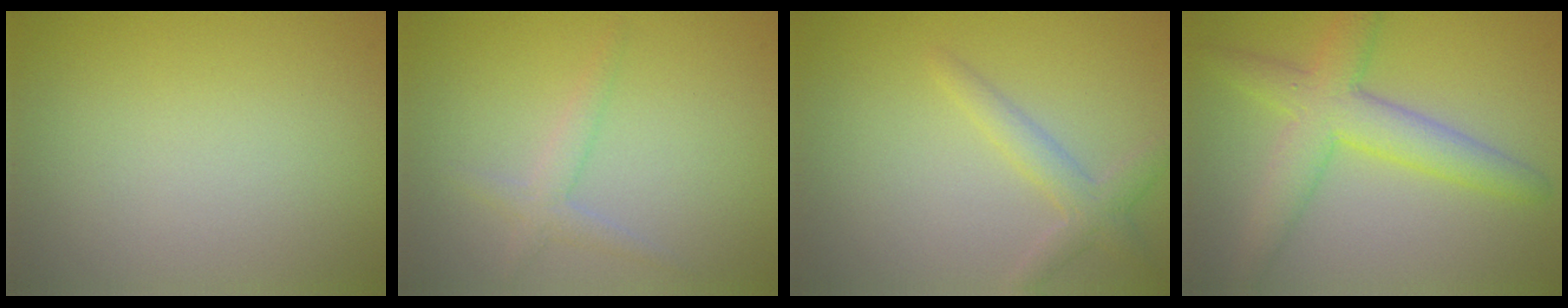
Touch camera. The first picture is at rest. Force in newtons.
{"total": 1.7, "press": 1.6, "slide": 0.1}
{"total": 2.3, "press": 2.3, "slide": 0.1}
{"total": 5.2, "press": 5.2, "slide": 0.3}